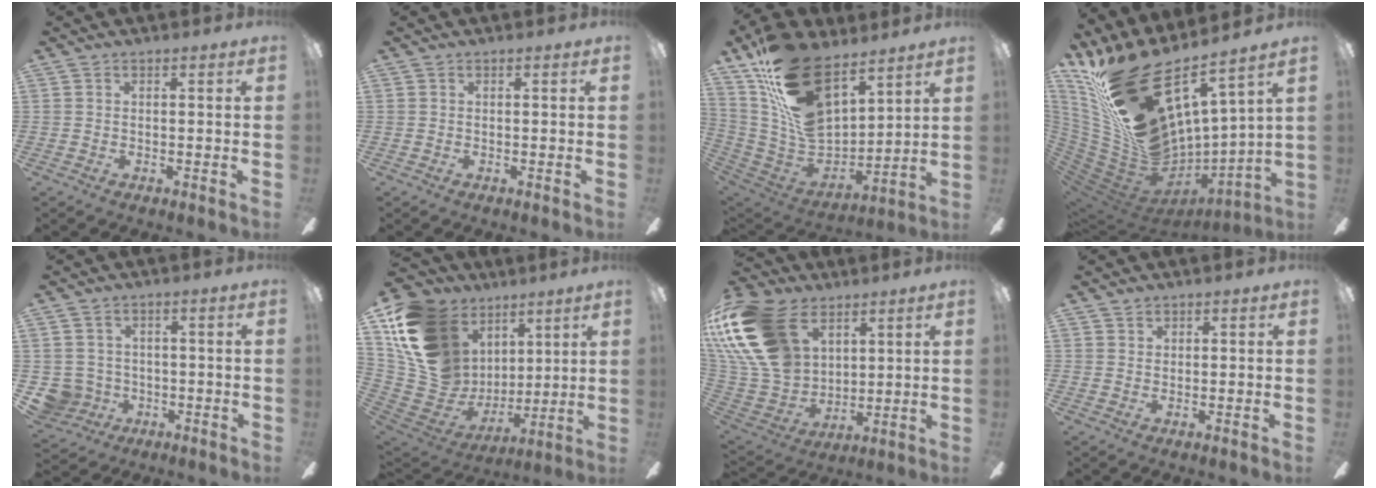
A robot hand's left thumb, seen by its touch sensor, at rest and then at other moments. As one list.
[{"total": 0.0}, {"total": 22.5, "force": [13.3, 11.8, 13.8], "torque": [-0.264, -0.079, 0.244]}, {"total": 25.6, "force": [15.3, 10.6, 17.6], "torque": [-0.324, -0.142, 0.301]}, {"total": 5.8, "force": [-0.6, 5.8, 0.6], "torque": [-0.038, 0.001, -0.007]}, {"total": 21.0, "force": [9.2, 16.1, 10.0], "torque": [-0.217, -0.049, 0.192]}, {"total": 25.4, "force": [11.2, 16.8, 15.4], "torque": [-0.351, -0.037, 0.209]}, {"total": 1.2, "force": [0.9, 0.8, 0.2], "torque": [-0.004, 0.002, 0.018]}]